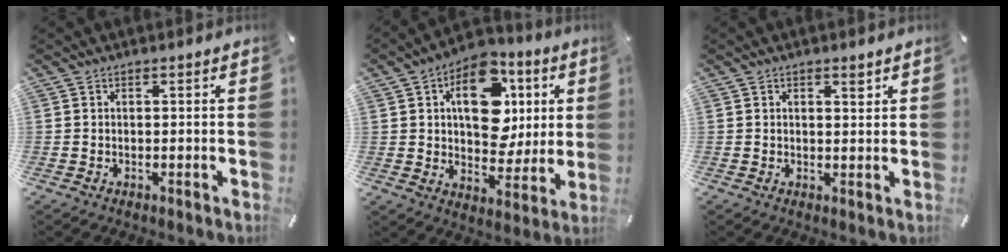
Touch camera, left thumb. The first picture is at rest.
{"total": 17.0, "force": [4.7, 11.7, 11.3], "torque": [-0.144, -0.017, 0.084]}
{"total": 1.9, "force": [1.1, 0.8, 1.3], "torque": [-0.020, -0.003, 0.018]}